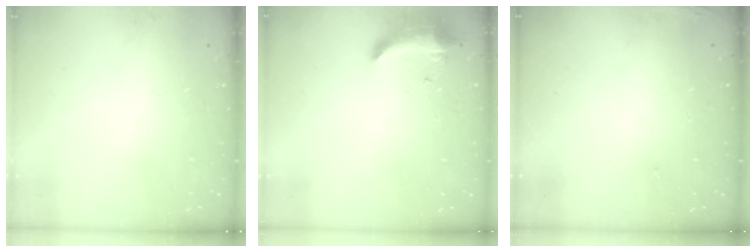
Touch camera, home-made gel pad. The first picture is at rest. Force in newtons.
{"total": 8.6, "press": 8.6, "slide": 0.3}
{"total": 6.3, "press": 5.9, "slide": 2.1}